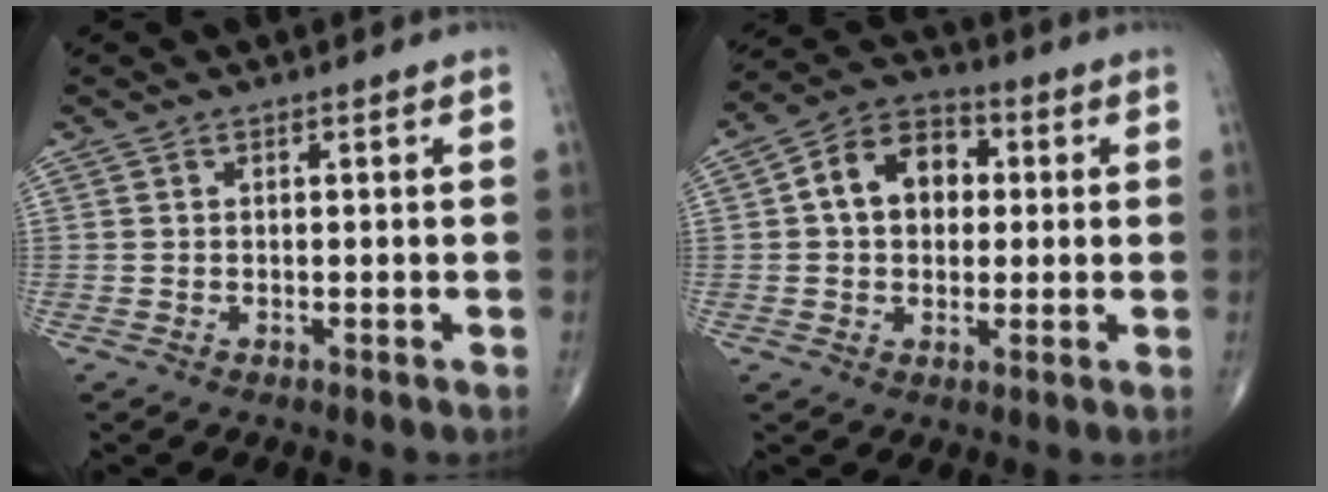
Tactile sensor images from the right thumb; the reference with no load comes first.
{"total": 11.0, "force": [1.5, 8.1, 7.3], "torque": [-0.094, 0.022, 0.017]}